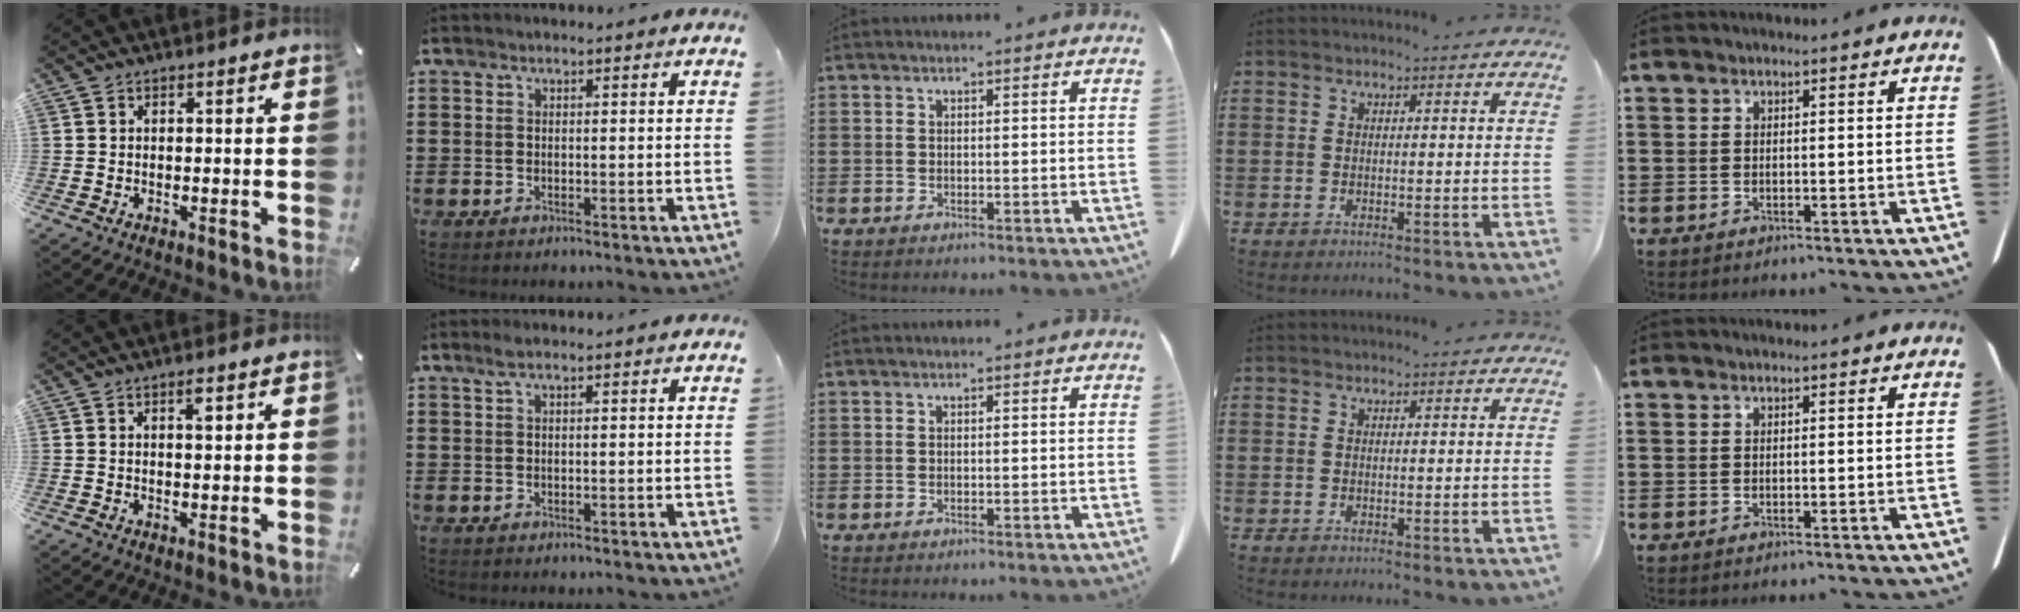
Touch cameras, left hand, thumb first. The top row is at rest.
{"thumb": {"total": 2.1, "force": [0.9, 0.7, 1.7], "torque": [-0.028, -0.001, 0.013]}, "index": {"total": 1.0, "force": [0.5, 0.1, 0.9], "torque": [-0.019, 0.001, 0.009]}}